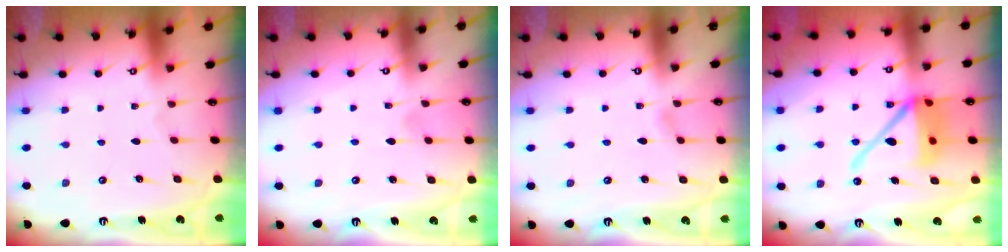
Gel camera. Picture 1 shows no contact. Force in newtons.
{"total": 4.4, "press": 4.3, "slide": 0.6}
{"total": 1.7, "press": 1.6, "slide": 0.2}
{"total": 15.6, "press": 15.3, "slide": 2.5}